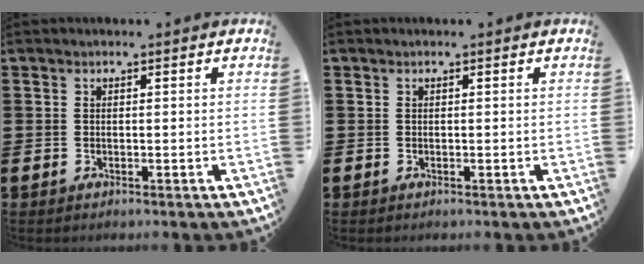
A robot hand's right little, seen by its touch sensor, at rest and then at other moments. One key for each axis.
{"total": 0.0}